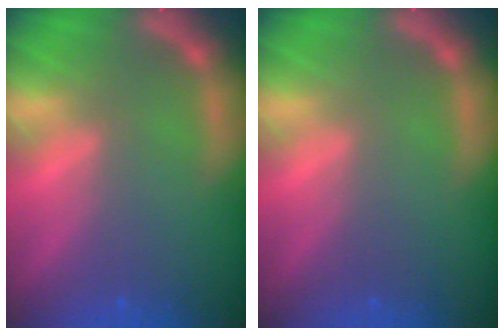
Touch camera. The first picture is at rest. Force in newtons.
{"total": 0.0}